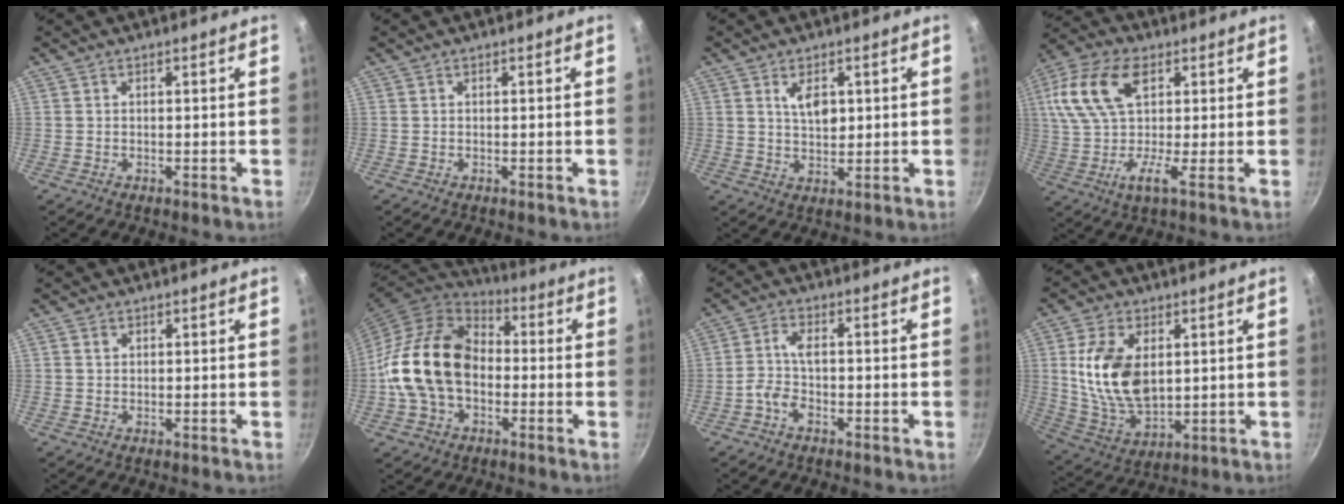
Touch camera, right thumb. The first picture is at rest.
{"total": 0.0}
{"total": 5.1, "force": [1.5, 2.9, 3.8], "torque": [-0.054, -0.011, 0.029]}
{"total": 14.5, "force": [3.8, 7.2, 12.0], "torque": [-0.227, 0.017, 0.049]}
{"total": 1.1, "force": [0.5, 0.9, 0.4], "torque": [-0.005, 0.002, 0.007]}
{"total": 18.6, "force": [-1.6, 13.3, 12.8], "torque": [-0.212, 0.038, -0.041]}
{"total": 4.0, "force": [-1.9, 2.1, 2.8], "torque": [-0.065, 0.019, -0.045]}
{"total": 15.1, "force": [2.8, 9.1, 11.6], "torque": [-0.204, -0.023, 0.063]}